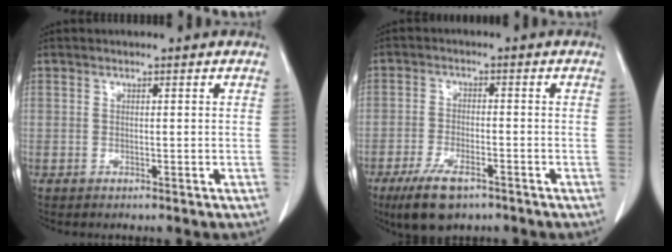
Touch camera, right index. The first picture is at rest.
{"total": 7.3, "force": [-4.9, 2.5, 4.9], "torque": [-0.098, -0.012, -0.083]}